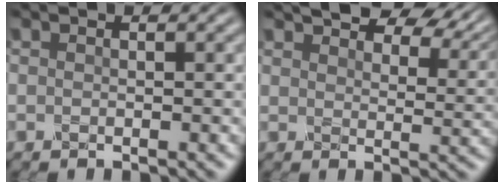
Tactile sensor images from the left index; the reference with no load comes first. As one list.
[{"total": 7.8, "force": [6.2, 2.7, 3.9], "torque": [-0.061, 0.020, 0.090]}]